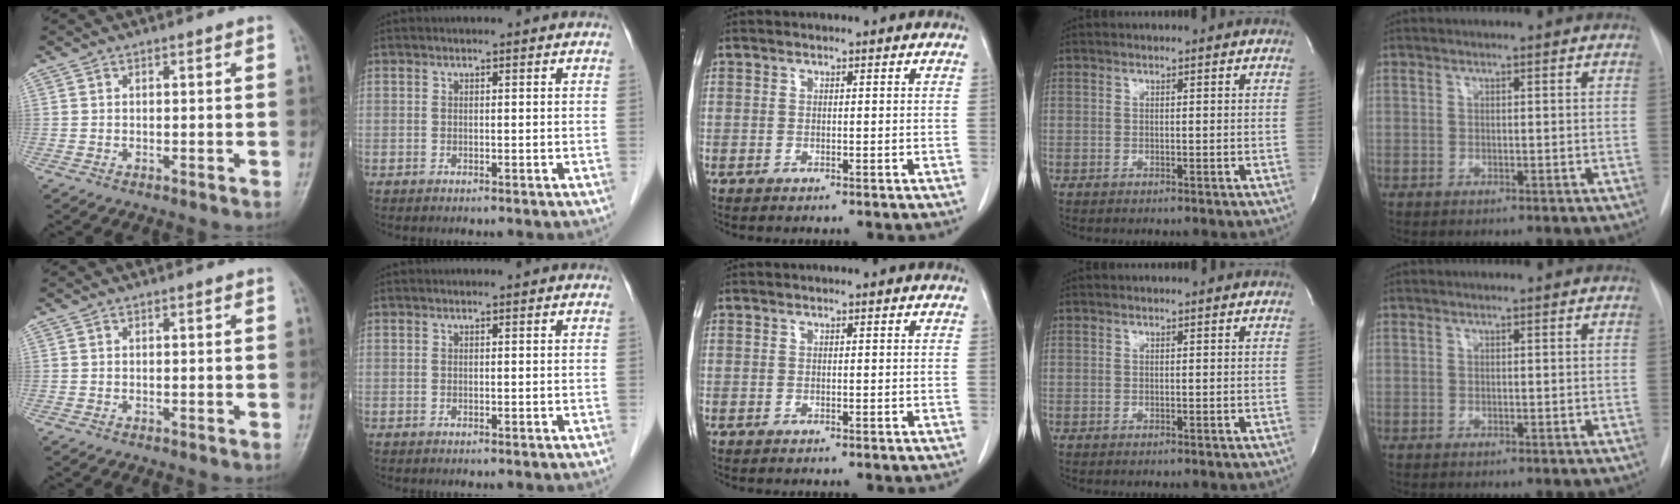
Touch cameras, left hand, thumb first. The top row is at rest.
{}